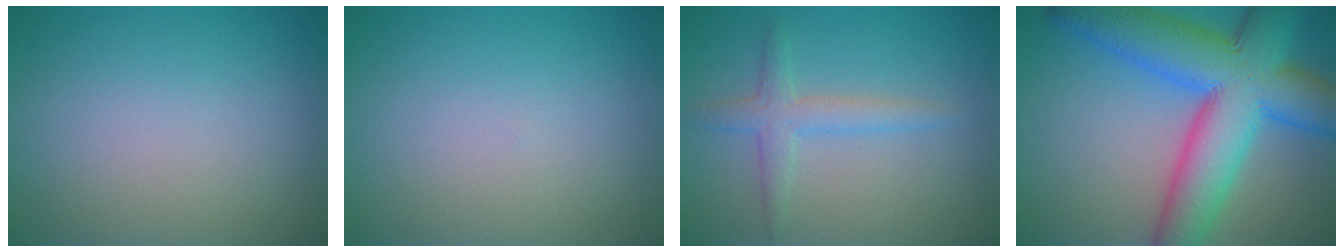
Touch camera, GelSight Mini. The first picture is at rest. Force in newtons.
{"total": 0.0}
{"total": 2.5, "press": 2.5, "slide": 0.0}
{"total": 12.7, "press": 12.7, "slide": 0.4}